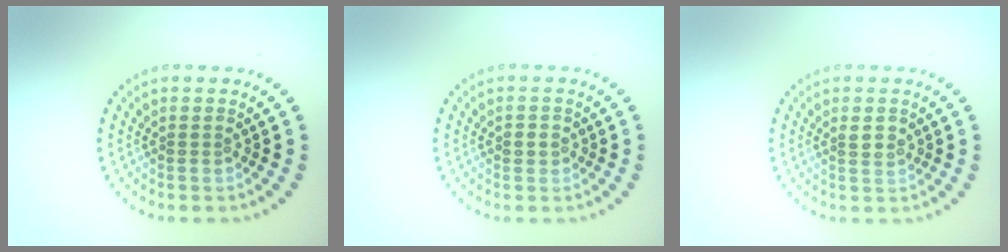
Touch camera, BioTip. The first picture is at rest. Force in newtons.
{"total": 1.1, "press": 1.1, "slide": 0.3}
{"total": 1.3, "press": 1.2, "slide": 0.6}